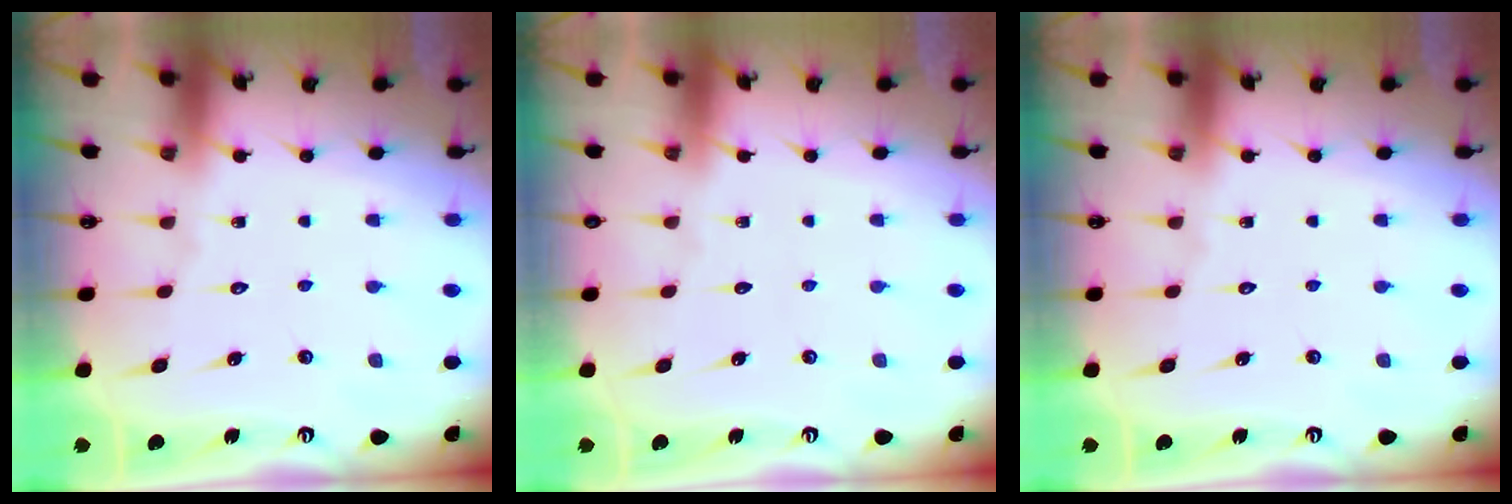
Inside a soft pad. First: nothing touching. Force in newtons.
{"total": 0.0}
{"total": 0.0}